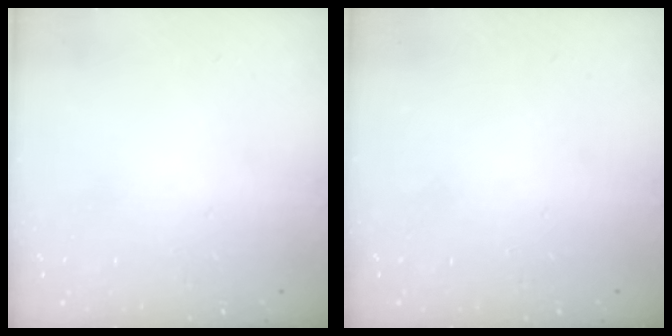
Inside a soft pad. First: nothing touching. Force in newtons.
{"total": 0.0}